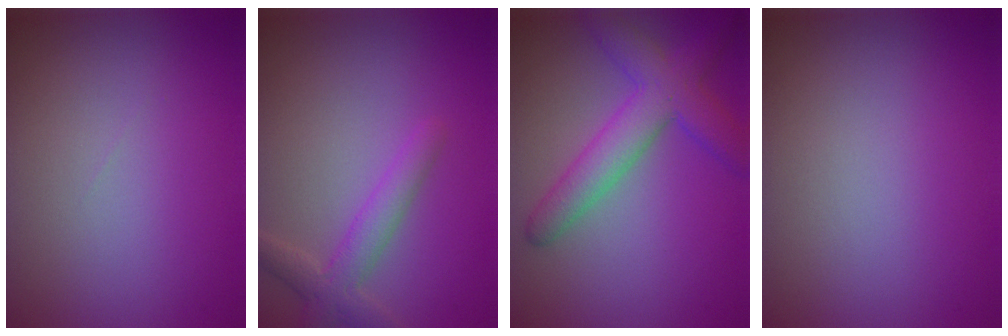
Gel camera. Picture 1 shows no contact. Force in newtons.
{"total": 2.8, "press": 2.8, "slide": 0.1}
{"total": 5.3, "press": 5.3, "slide": 0.1}
{"total": 0.0}